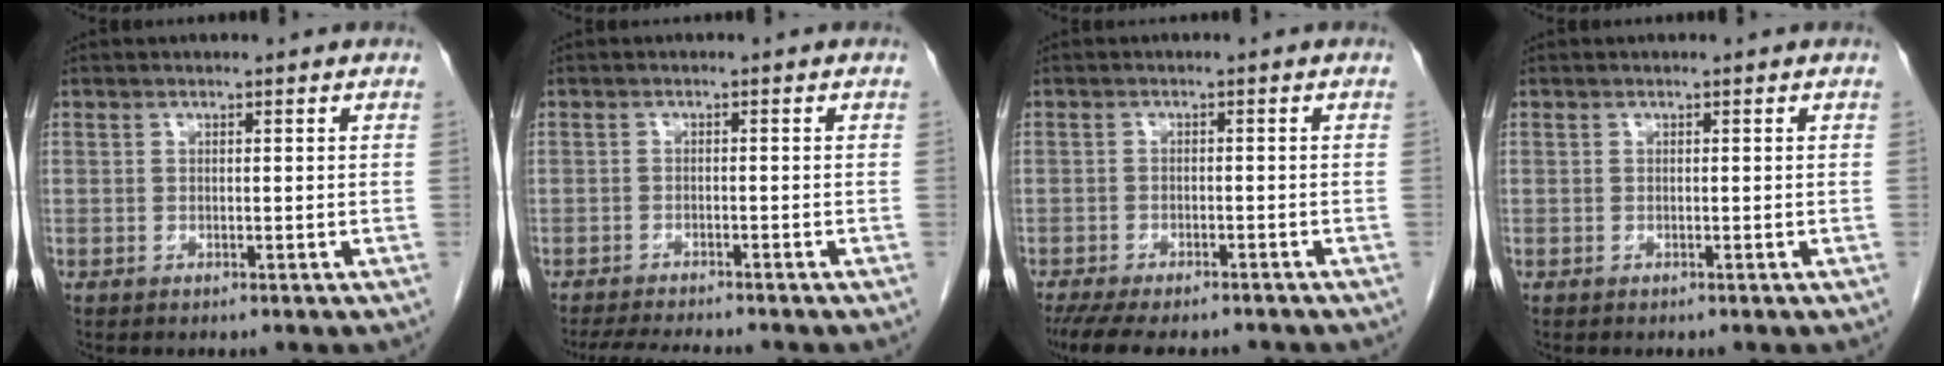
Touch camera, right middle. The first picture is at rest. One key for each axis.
{"total": 6.7, "fx": -6.2, "fy": 0.4, "fz": 2.6, "tx": -0.040, "ty": -0.016, "tz": -0.098}
{"total": 11.5, "fx": -9.8, "fy": 3.1, "fz": 5.2, "tx": -0.092, "ty": -0.011, "tz": -0.137}
{"total": 0.0}